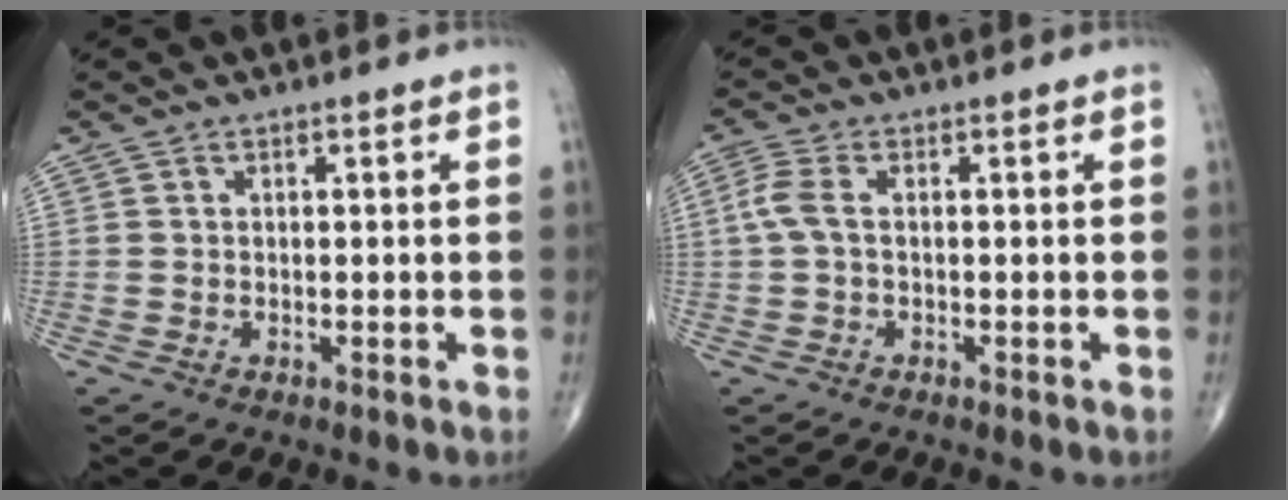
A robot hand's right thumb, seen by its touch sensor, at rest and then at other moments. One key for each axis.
{"total": 3.5, "fx": 0.0, "fy": 1.5, "fz": 3.2, "tx": -0.090, "ty": 0.005, "tz": -0.004}